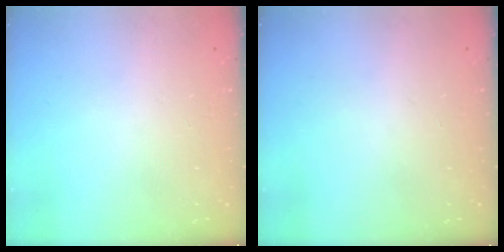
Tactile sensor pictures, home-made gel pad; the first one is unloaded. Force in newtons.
{"total": 0.0}